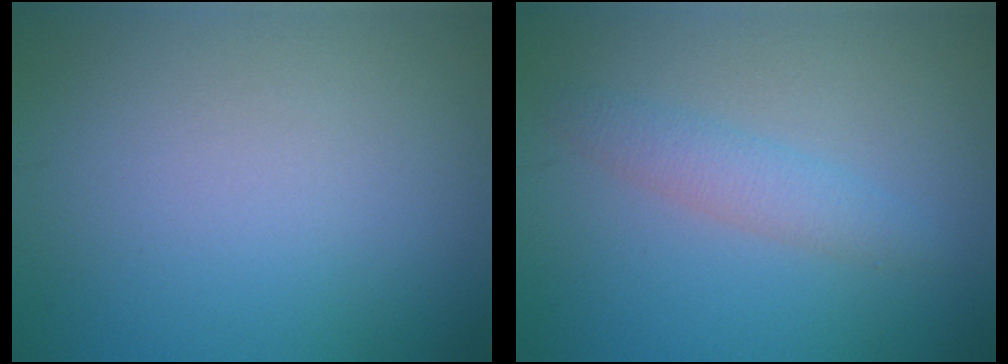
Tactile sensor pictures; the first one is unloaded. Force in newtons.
{"total": 2.1, "press": 2.1, "slide": 0.1}